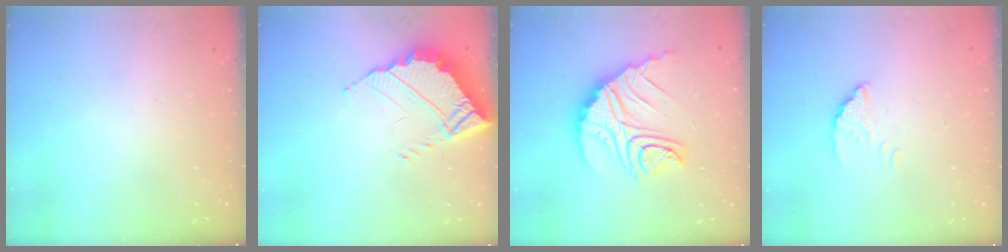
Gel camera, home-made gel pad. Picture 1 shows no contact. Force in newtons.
{"total": 6.1, "press": 6.1, "slide": 0.3}
{"total": 16.4, "press": 16.3, "slide": 1.7}
{"total": 2.4, "press": 2.4, "slide": 0.0}